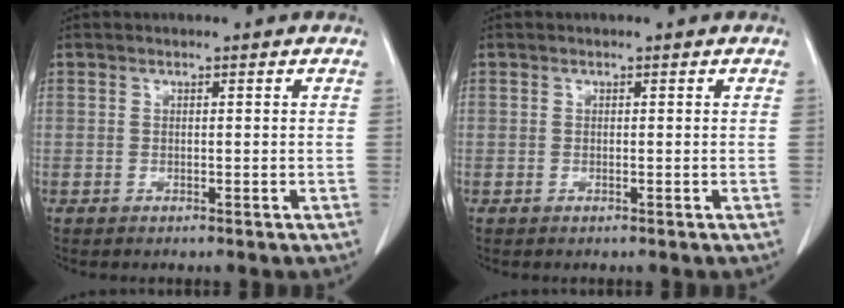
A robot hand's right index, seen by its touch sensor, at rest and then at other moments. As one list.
[{"total": 0.0}]